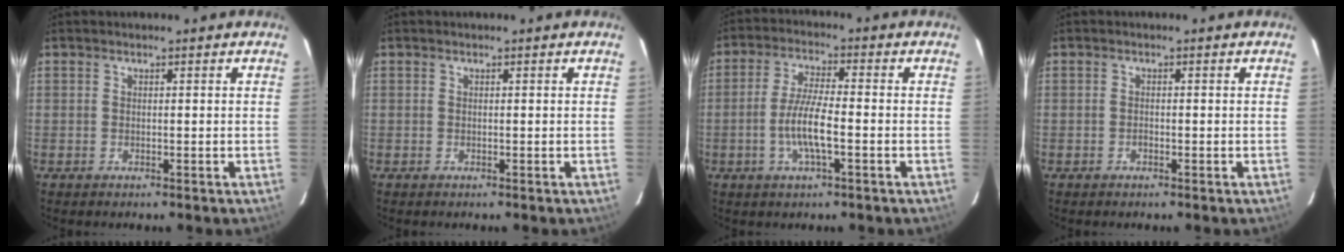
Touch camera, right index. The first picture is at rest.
{"total": 0.0}
{"total": 7.4, "force": [-2.2, 1.3, 7.0], "torque": [-0.140, -0.003, -0.044]}
{"total": 0.6, "force": [-0.4, 0.4, 0.3], "torque": [-0.005, 0.001, -0.008]}